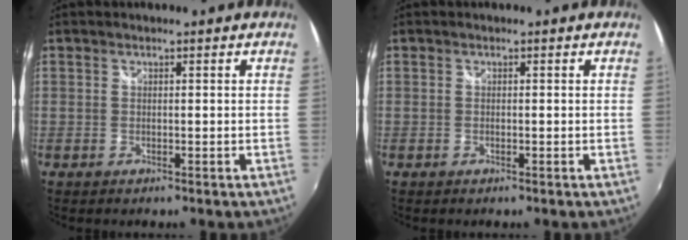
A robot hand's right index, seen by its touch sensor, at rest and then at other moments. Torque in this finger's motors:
{"motor_torque": [0.07, 0.03, 0.01, 0.01]}